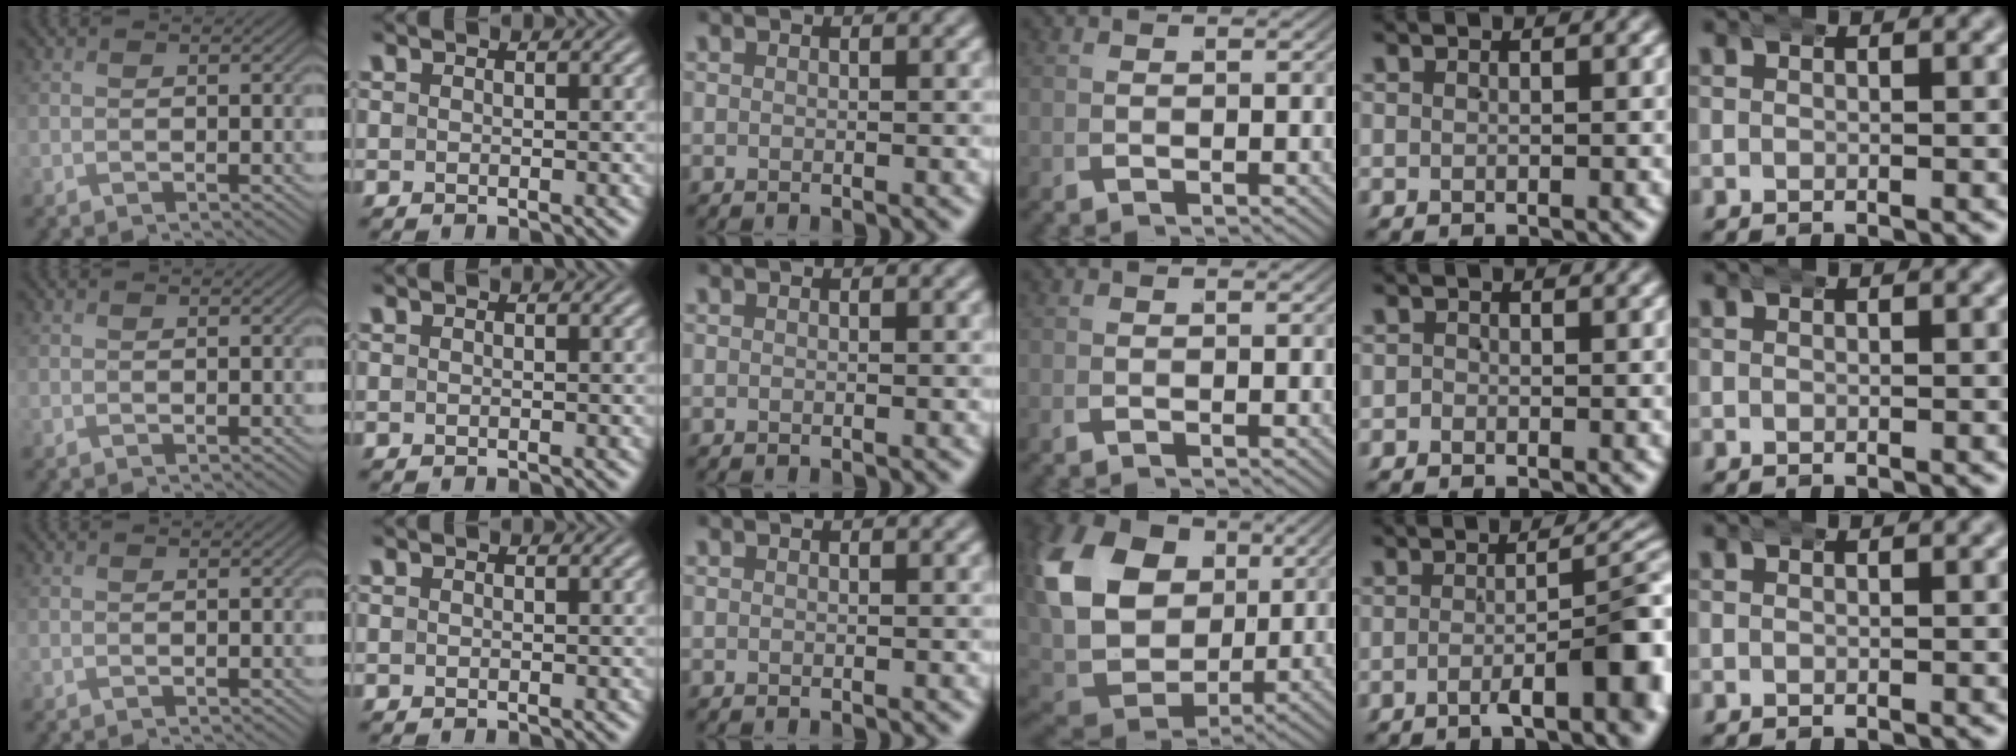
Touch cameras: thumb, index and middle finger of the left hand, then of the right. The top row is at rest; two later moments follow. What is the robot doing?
{"motion": "wrap", "object": "aluminum foil"}